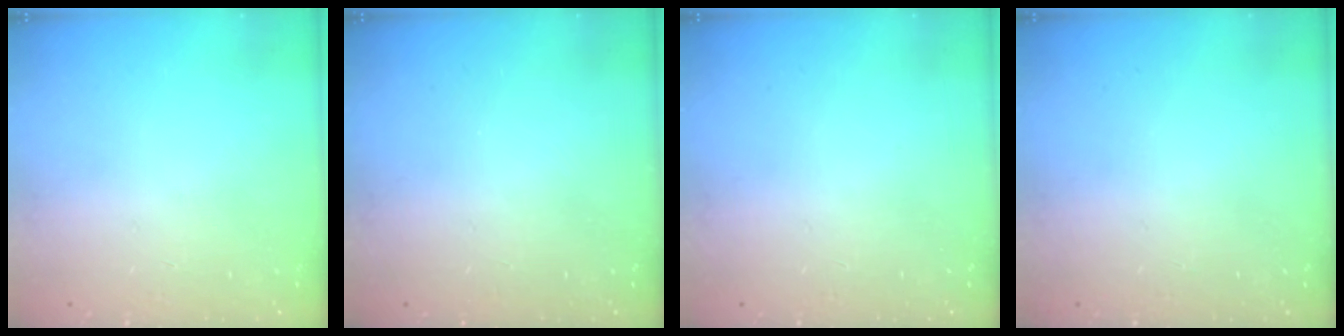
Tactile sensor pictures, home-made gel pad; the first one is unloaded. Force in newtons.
{"total": 0.0}
{"total": 0.0}
{"total": 0.0}